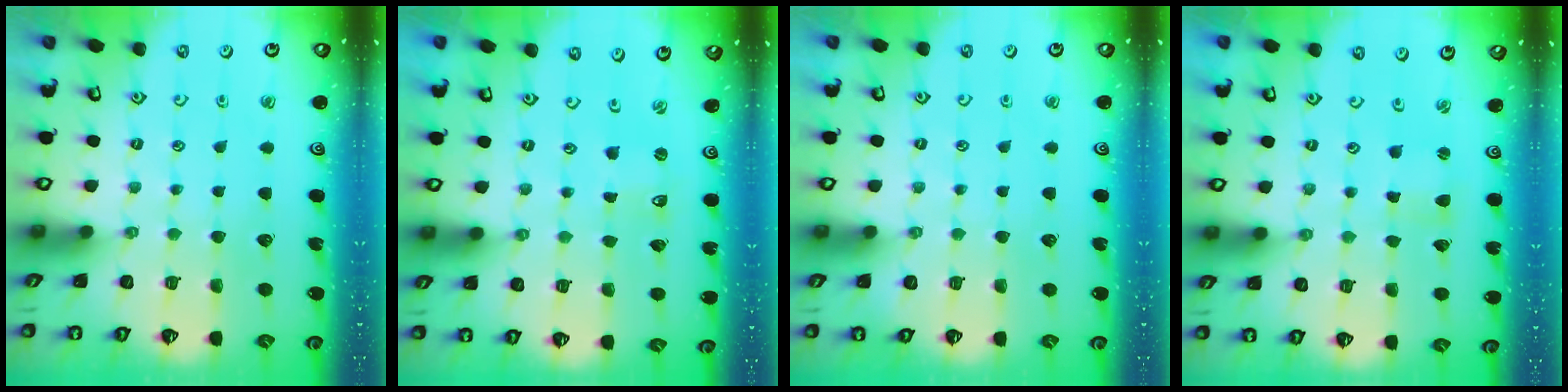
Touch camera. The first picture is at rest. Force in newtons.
{"total": 0.0}
{"total": 0.0}
{"total": 1.0, "press": 1.0, "slide": 0.3}